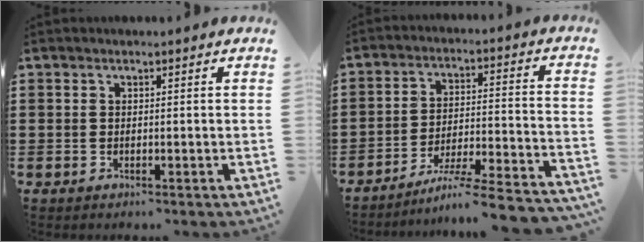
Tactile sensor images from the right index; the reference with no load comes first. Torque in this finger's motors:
{"motor_torque": [2.14, 0.00, 0.38, 0.14]}